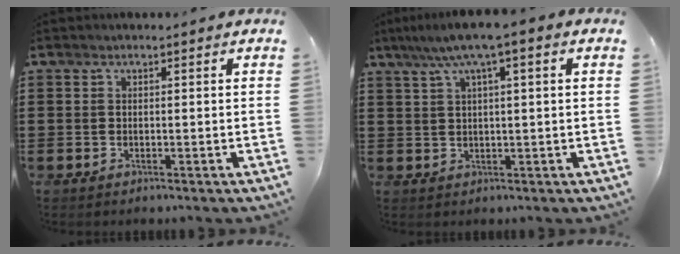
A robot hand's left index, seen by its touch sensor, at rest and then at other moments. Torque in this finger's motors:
{"motor_torque": [1.82, -0.32, 0.84, 0.21]}